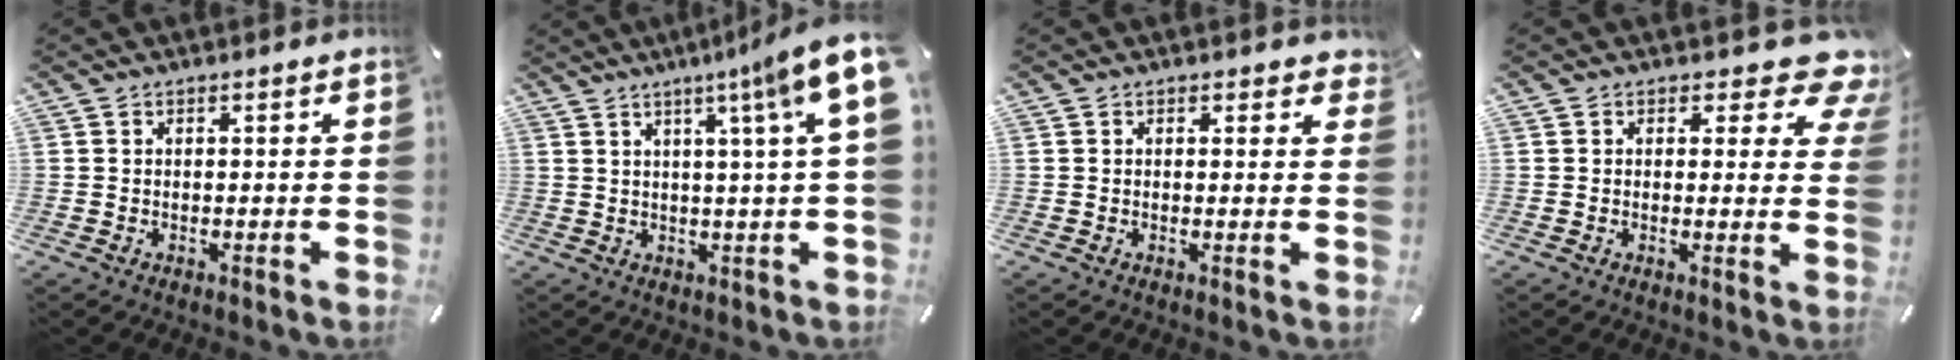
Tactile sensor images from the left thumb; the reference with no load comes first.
{"total": 10.6, "force": [4.7, 0.0, 9.5], "torque": [-0.158, -0.024, 0.076]}
{"total": 1.3, "force": [0.9, 0.8, 0.5], "torque": [0.005, -0.003, 0.012]}
{"total": 8.1, "force": [4.9, 4.0, 5.0], "torque": [-0.044, -0.036, 0.079]}